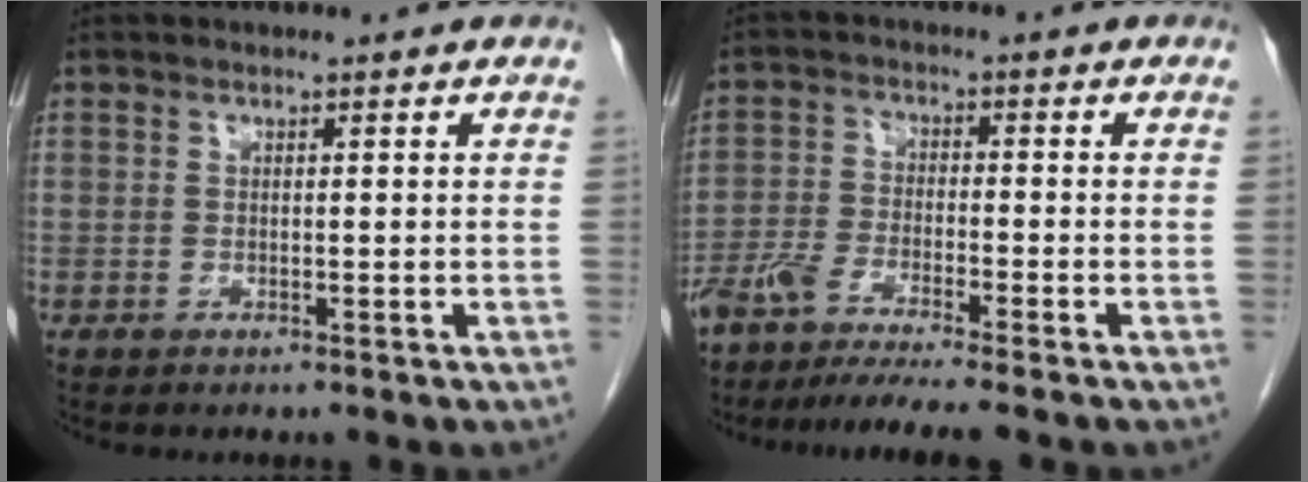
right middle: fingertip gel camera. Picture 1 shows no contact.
{"total": 8.6, "force": [-7.3, -0.5, 4.4], "torque": [-0.075, -0.023, -0.126]}